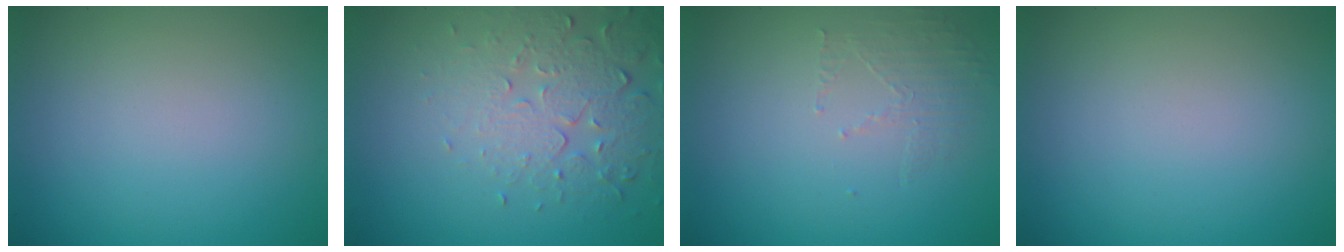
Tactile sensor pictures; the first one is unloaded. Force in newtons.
{"total": 5.0, "press": 3.6, "slide": 3.4}
{"total": 1.5, "press": 0.5, "slide": 1.4}
{"total": 0.0}